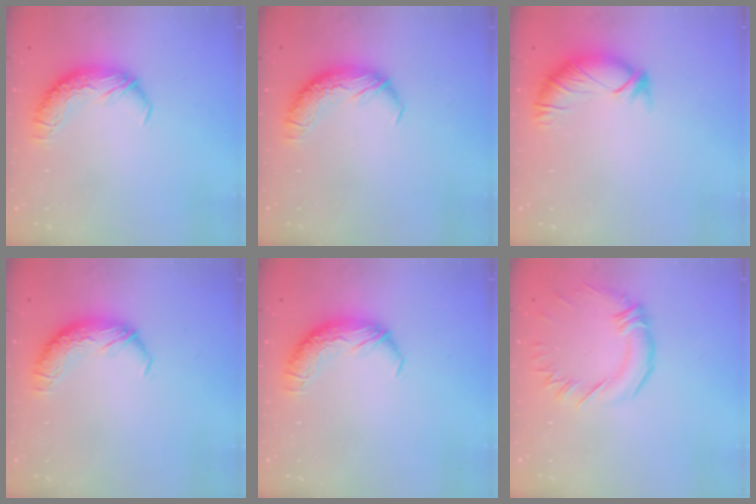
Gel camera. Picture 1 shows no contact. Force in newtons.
{"total": 0.0}
{"total": 3.1, "press": 3.0, "slide": 0.8}
{"total": 0.0}
{"total": 0.0}
{"total": 0.9, "press": 0.0, "slide": 0.9}